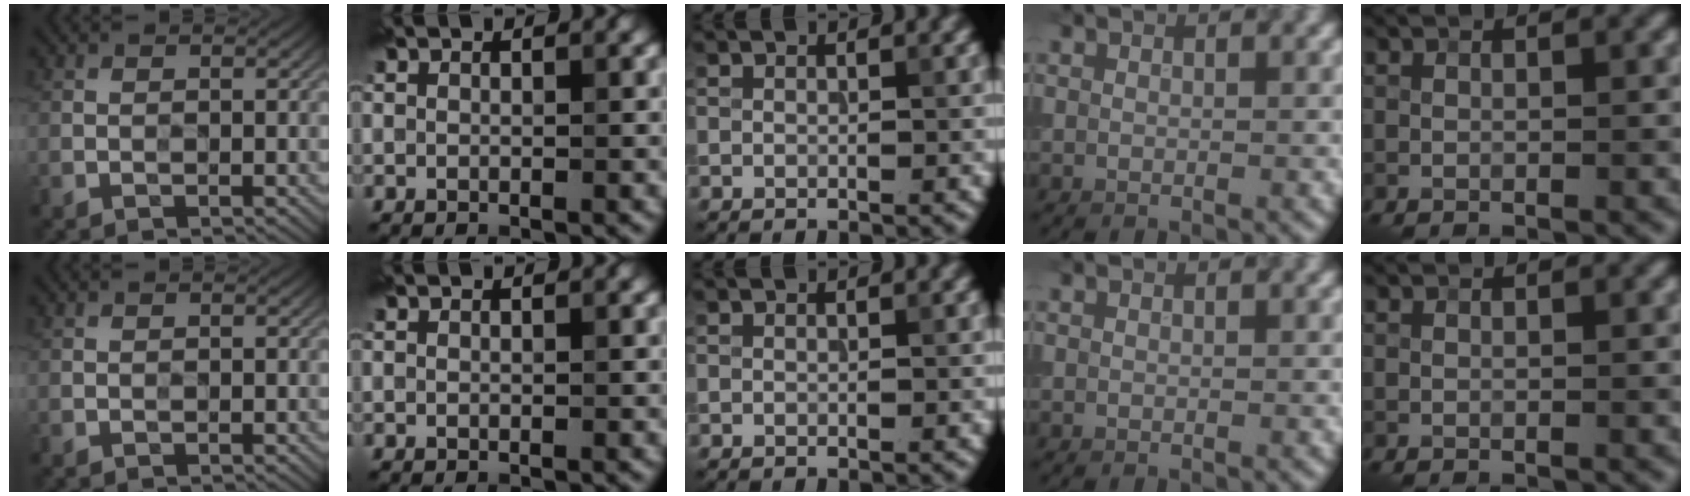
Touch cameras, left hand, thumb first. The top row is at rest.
{}